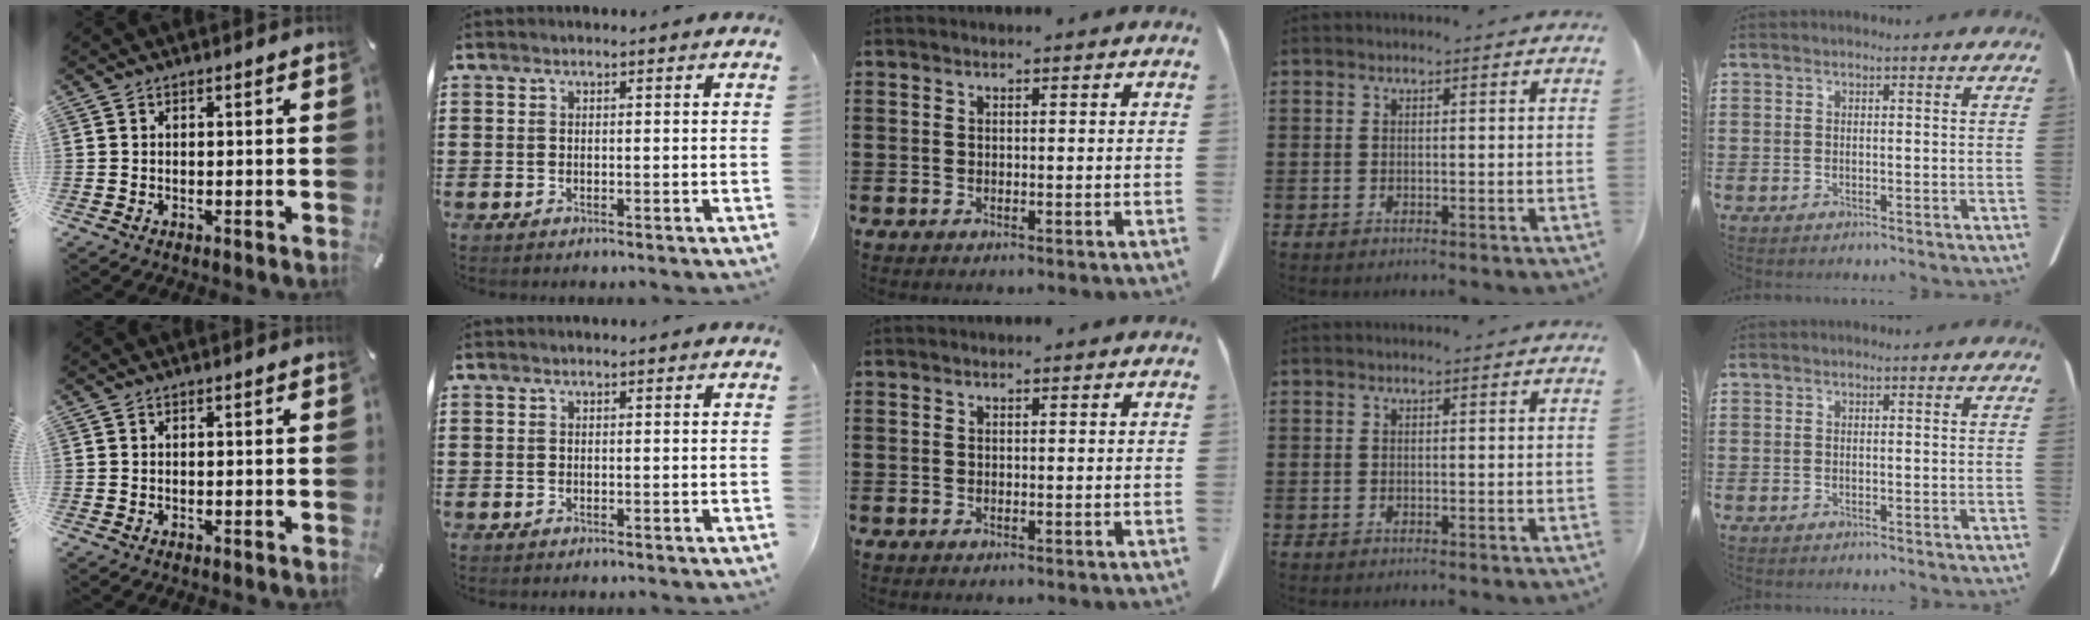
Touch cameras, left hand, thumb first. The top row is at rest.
{}